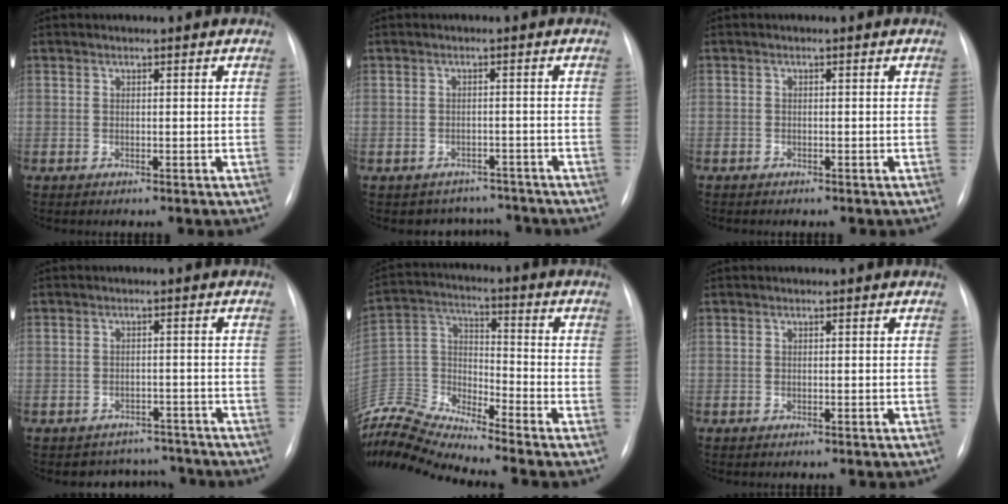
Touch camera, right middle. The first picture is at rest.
{"total": 4.5, "force": [-4.0, 2.1, -0.6], "torque": [0.015, 0.023, -0.049]}
{"total": 0.8, "force": [-0.6, 0.3, 0.4], "torque": [-0.009, 0.000, -0.008]}
{"total": 4.8, "force": [-4.3, 2.1, -0.8], "torque": [0.018, 0.024, -0.054]}
{"total": 12.2, "force": [-12.0, -1.6, 1.8], "torque": [-0.046, 0.030, -0.239]}
{"total": 0.0}